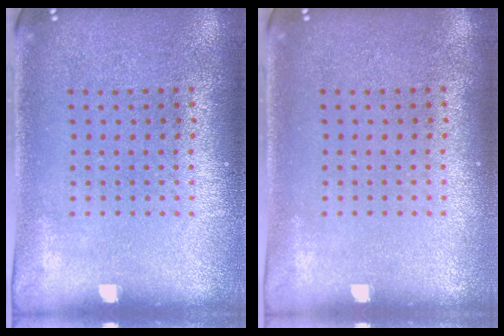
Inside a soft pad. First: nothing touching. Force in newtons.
{"total": 0.0}